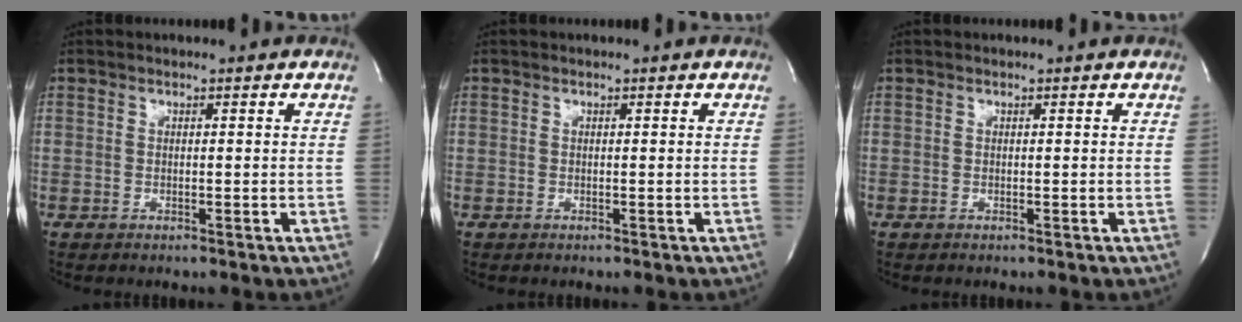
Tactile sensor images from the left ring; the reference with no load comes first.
{"total": 0.0}
{"total": 0.0}